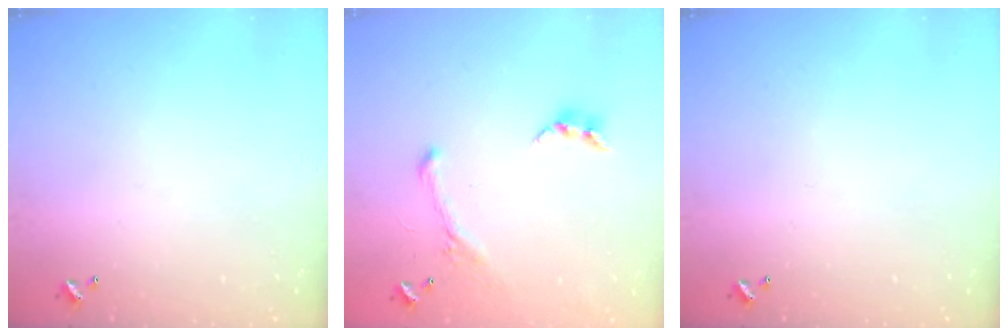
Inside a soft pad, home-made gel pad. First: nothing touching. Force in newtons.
{"total": 1.4, "press": 0.6, "slide": 1.2}
{"total": 0.0}